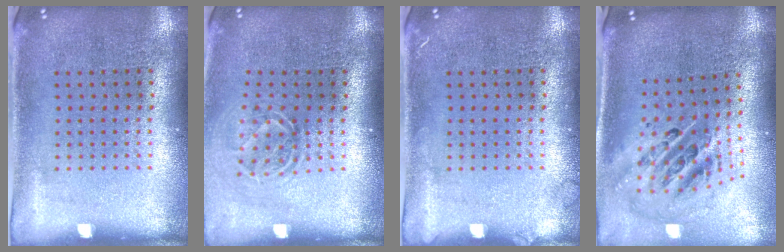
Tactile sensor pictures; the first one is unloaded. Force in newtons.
{"total": 1.6, "press": 1.2, "slide": 1.1}
{"total": 0.8, "press": 0.7, "slide": 0.2}
{"total": 2.7, "press": 1.8, "slide": 2.0}